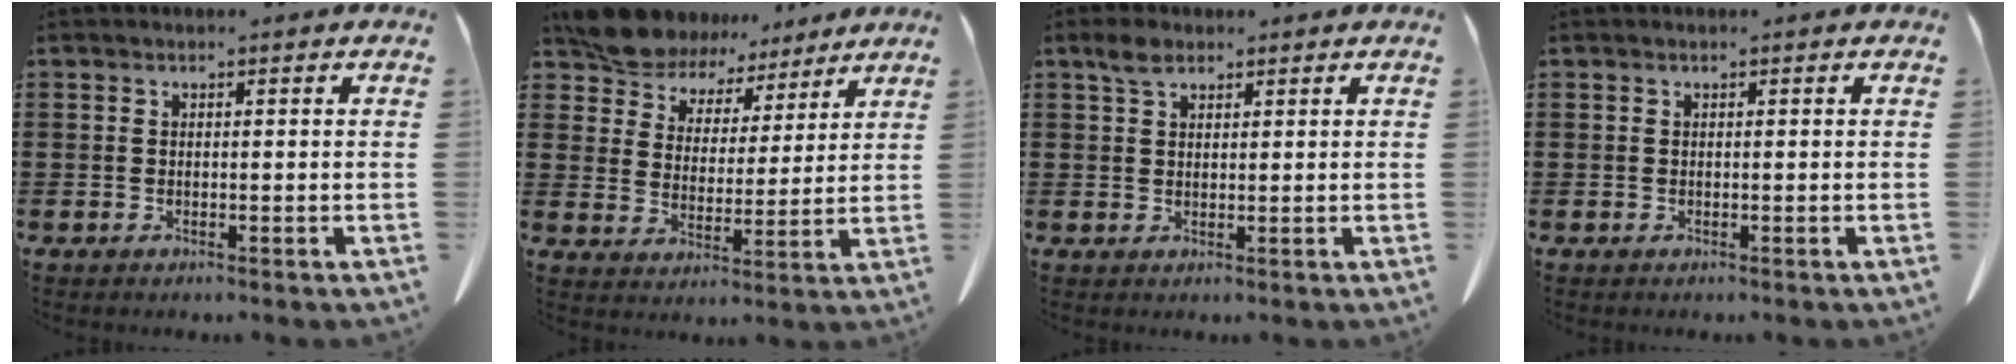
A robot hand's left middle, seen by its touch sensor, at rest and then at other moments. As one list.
[{"total": 8.8, "force": [8.0, 3.3, 1.6], "torque": [-0.078, -0.036, 0.152]}, {"total": 2.8, "force": [1.9, 1.5, 1.5], "torque": [-0.034, 0.004, 0.037]}, {"total": 0.0}]